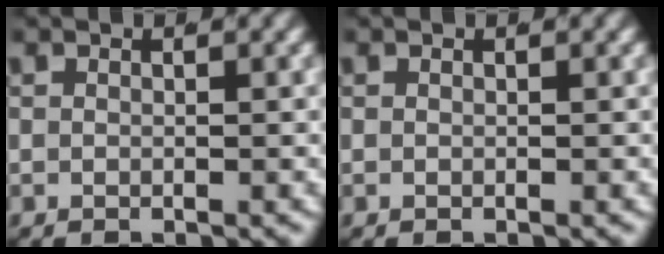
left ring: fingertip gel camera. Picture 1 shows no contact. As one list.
[{"total": 0.0}]